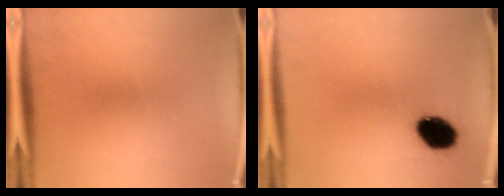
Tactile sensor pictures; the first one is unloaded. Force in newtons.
{"total": 9.8}